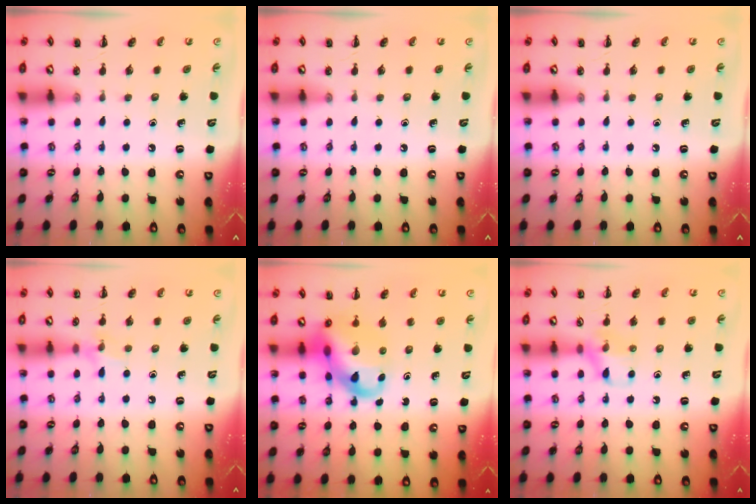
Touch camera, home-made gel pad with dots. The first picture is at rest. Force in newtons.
{"total": 0.0}
{"total": 0.0}
{"total": 6.5, "press": 6.2, "slide": 2.1}
{"total": 14.7, "press": 14.2, "slide": 3.7}
{"total": 9.1, "press": 9.1, "slide": 0.7}